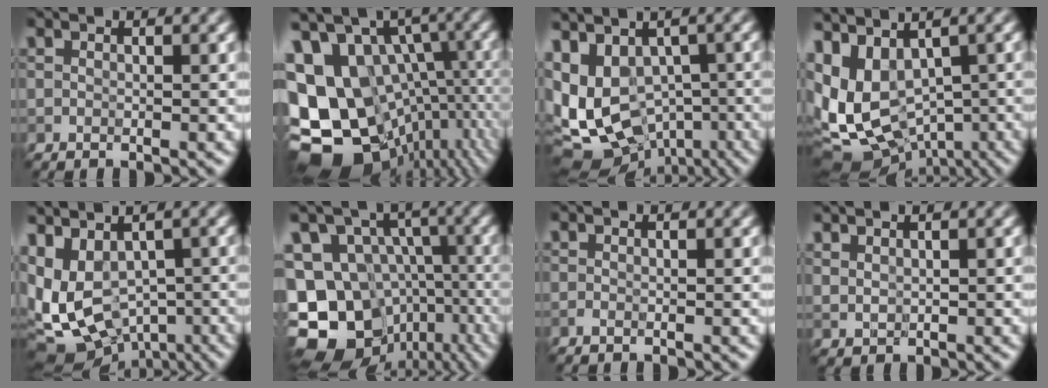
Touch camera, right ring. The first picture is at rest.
{"total": 18.2, "force": [-4.0, 14.0, 11.0], "torque": [-0.201, 0.002, -0.020]}
{"total": 11.8, "force": [-2.6, 9.2, 6.8], "torque": [-0.160, -0.012, 0.021]}
{"total": 10.1, "force": [-0.7, 7.4, 6.8], "torque": [-0.144, -0.014, 0.048]}
{"total": 8.7, "force": [-1.6, 6.4, 5.7], "torque": [-0.114, -0.009, 0.018]}
{"total": 17.0, "force": [-6.1, 14.5, 6.5], "torque": [-0.153, -0.022, -0.062]}
{"total": 0.5, "force": [-0.5, 0.0, 0.3], "torque": [-0.002, 0.002, -0.005]}
{"total": 1.2, "force": [1.1, 0.3, 0.1], "torque": [0.000, 0.006, 0.029]}